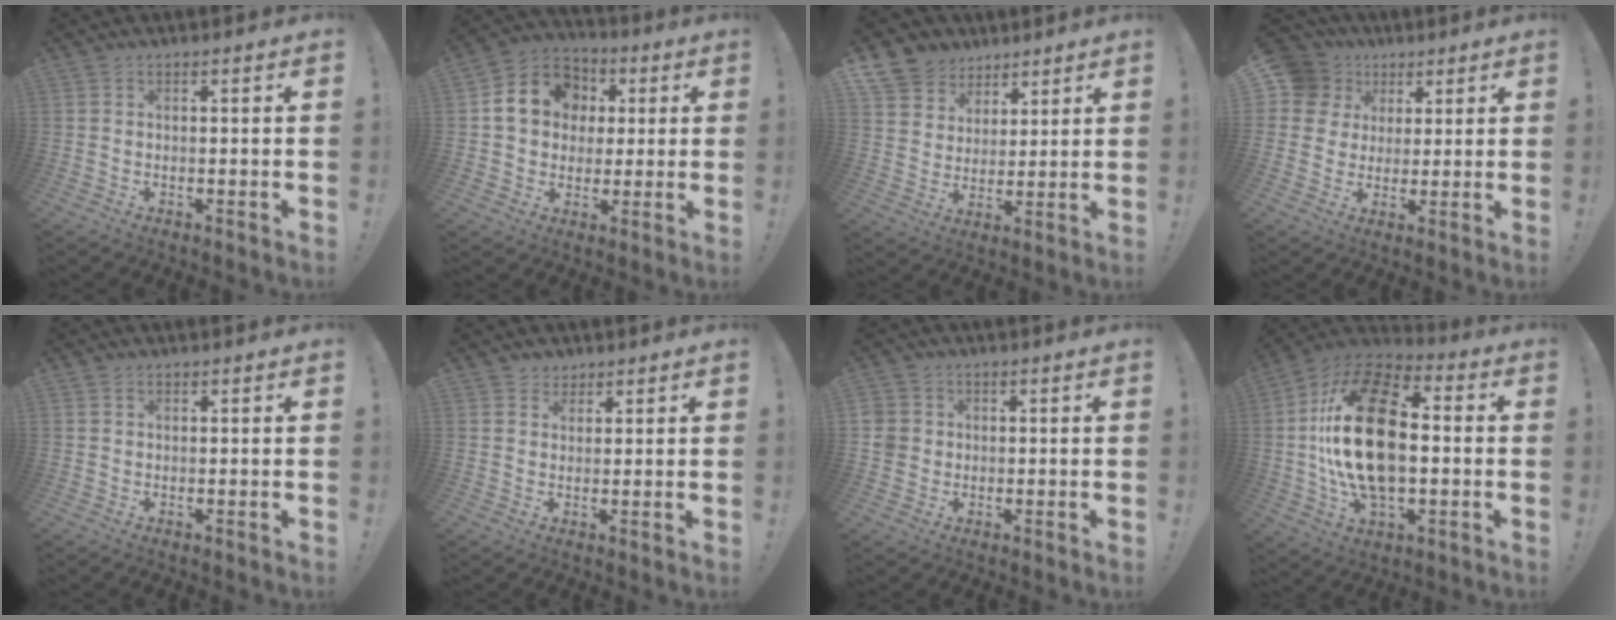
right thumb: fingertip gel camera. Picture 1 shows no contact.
{"total": 13.9, "force": [3.0, 12.1, 6.1], "torque": [-0.086, 0.004, 0.066]}
{"total": 10.3, "force": [6.5, 7.9, 1.7], "torque": [-0.028, -0.049, 0.132]}
{"total": 11.1, "force": [3.9, 9.9, 3.2], "torque": [-0.037, -0.017, 0.082]}
{"total": 0.8, "force": [0.4, 0.6, 0.1], "torque": [-0.002, 0.001, 0.008]}
{"total": 3.2, "force": [2.2, 2.4, 0.0], "torque": [0.007, -0.012, 0.039]}
{"total": 5.1, "force": [0.0, 4.8, 1.7], "torque": [-0.036, 0.004, 0.000]}
{"total": 26.4, "force": [0.5, 15.2, 21.5], "torque": [-0.408, 0.014, 0.006]}